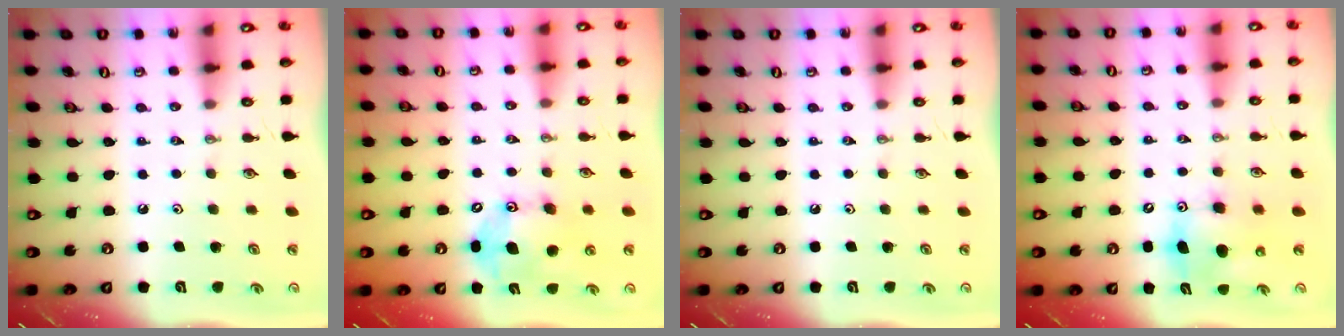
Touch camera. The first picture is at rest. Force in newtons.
{"total": 11.8, "press": 11.3, "slide": 3.3}
{"total": 0.0}
{"total": 9.2, "press": 9.0, "slide": 1.9}